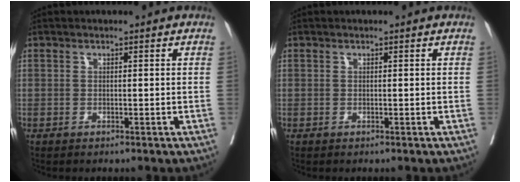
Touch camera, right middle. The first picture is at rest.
{"total": 0.0}